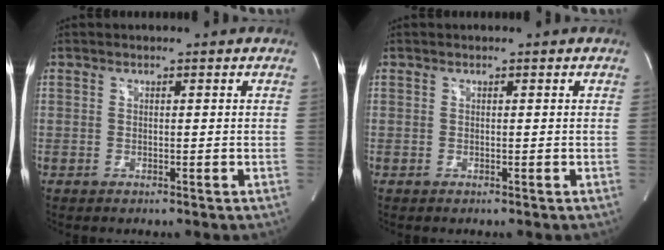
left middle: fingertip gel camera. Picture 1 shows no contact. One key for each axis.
{"total": 0.0}